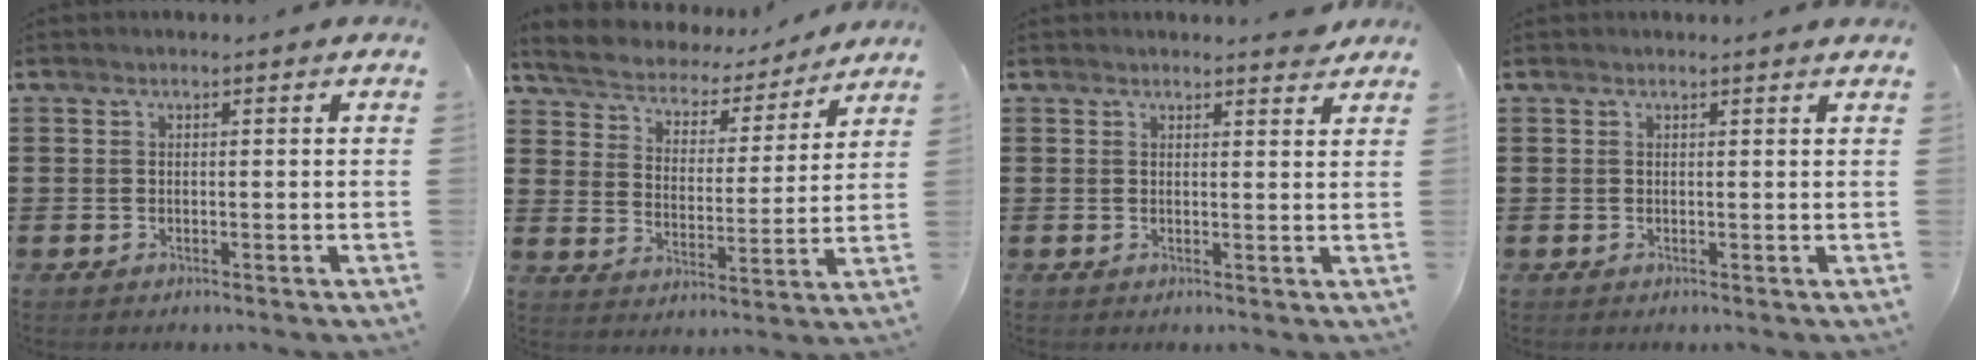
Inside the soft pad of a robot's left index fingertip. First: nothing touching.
{"total": 4.6, "force": [4.5, 1.0, 0.4], "torque": [-0.035, -0.031, 0.072]}
{"total": 2.1, "force": [2.0, 0.2, 0.5], "torque": [-0.006, -0.003, 0.037]}
{"total": 0.6, "force": [0.5, -0.1, 0.3], "torque": [-0.005, -0.002, 0.010]}